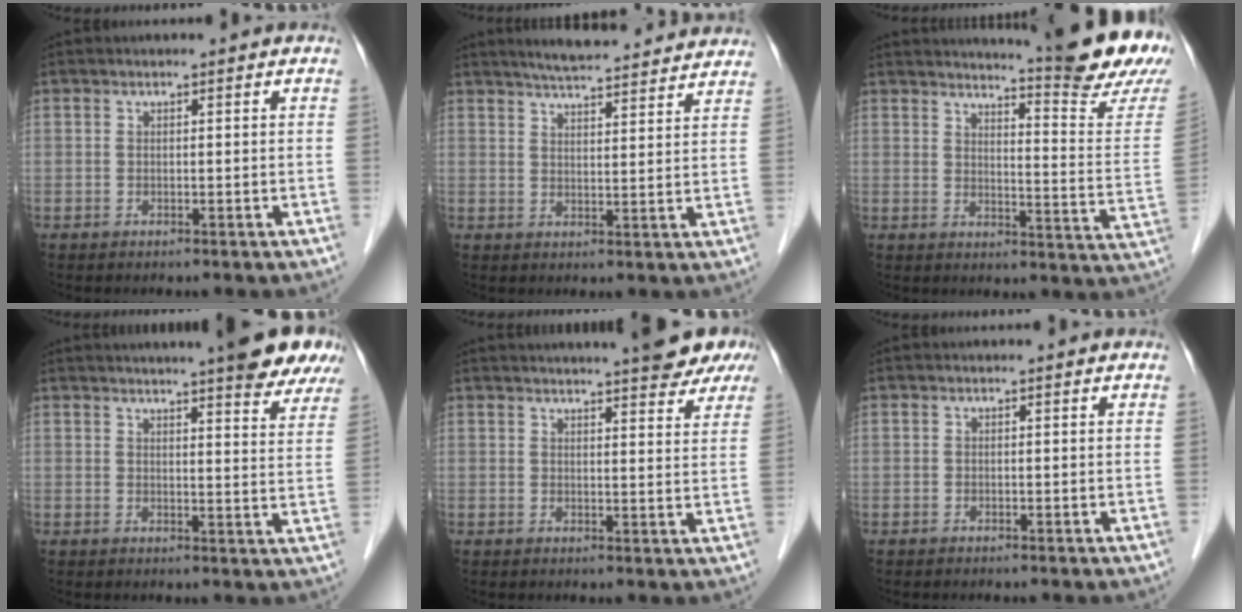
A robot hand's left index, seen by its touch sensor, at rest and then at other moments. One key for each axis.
{"total": 14.8, "fx": 13.6, "fy": 1.8, "fz": 5.5, "tx": -0.078, "ty": 0.016, "tz": 0.176}
{"total": 17.5, "fx": 15.8, "fy": -1.3, "fz": 7.4, "tx": -0.110, "ty": -0.115, "tz": 0.184}
{"total": 15.6, "fx": 12.5, "fy": 2.2, "fz": 9.0, "tx": -0.110, "ty": 0.004, "tz": 0.141}
{"total": 16.4, "fx": 13.7, "fy": 3.3, "fz": 8.3, "tx": -0.110, "ty": 0.022, "tz": 0.157}
{"total": 0.0}